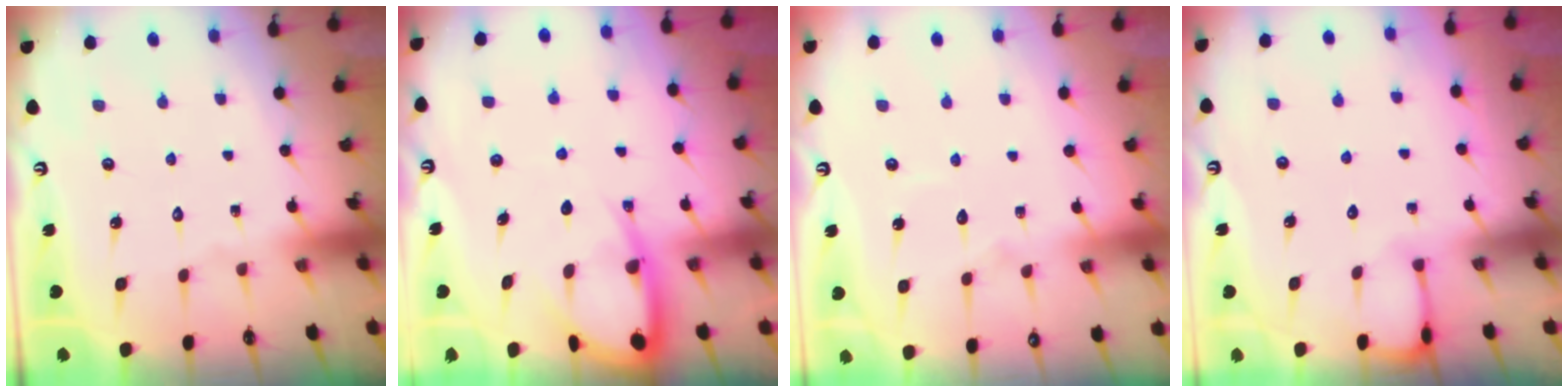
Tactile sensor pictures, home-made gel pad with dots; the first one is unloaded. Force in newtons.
{"total": 7.0, "press": 6.9, "slide": 0.8}
{"total": 5.1, "press": 5.1, "slide": 0.5}
{"total": 2.0, "press": 2.0, "slide": 0.3}